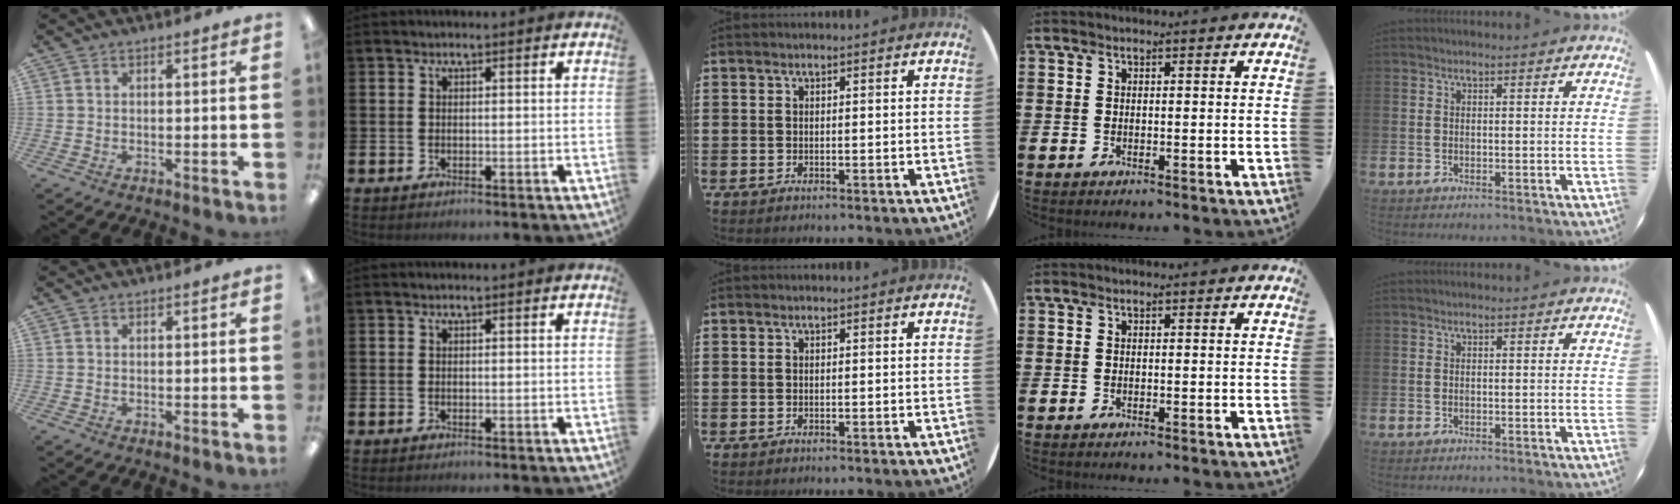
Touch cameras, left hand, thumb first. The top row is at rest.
{}